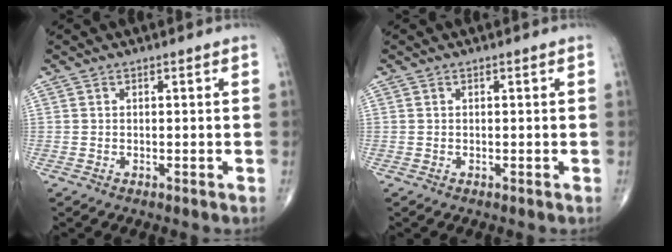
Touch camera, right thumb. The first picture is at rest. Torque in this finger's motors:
{"motor_torque": [0.01, 0.01, -0.11, -0.07, 0.05]}